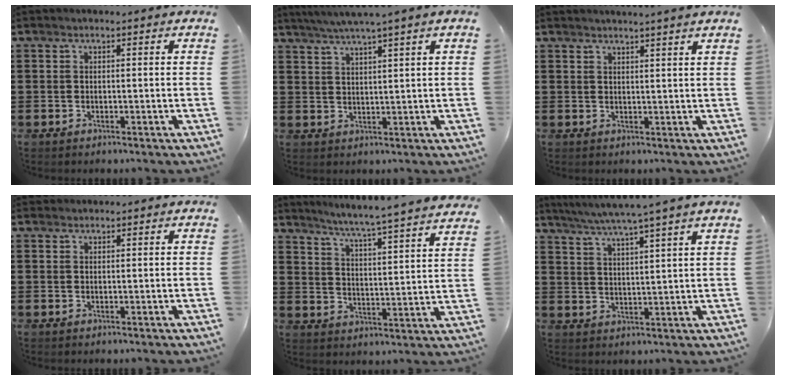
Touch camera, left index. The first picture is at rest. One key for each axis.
{"total": 3.3, "fx": 2.7, "fy": -0.8, "fz": 1.8, "tx": -0.040, "ty": -0.008, "tz": 0.046}
{"total": 1.8, "fx": 1.6, "fy": -0.7, "fz": 0.3, "tx": -0.008, "ty": -0.003, "tz": 0.032}
{"total": 0.8, "fx": 0.7, "fy": 0.2, "fz": 0.0, "tx": -0.002, "ty": 0.000, "tz": 0.015}
{"total": 5.0, "fx": 4.4, "fy": -1.5, "fz": 1.8, "tx": -0.056, "ty": -0.048, "tz": 0.064}
{"total": 5.1, "fx": 4.3, "fy": -1.4, "fz": 2.3, "tx": -0.058, "ty": -0.026, "tz": 0.072}